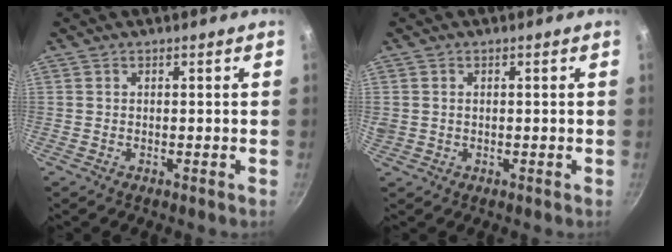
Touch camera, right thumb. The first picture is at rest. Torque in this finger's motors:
{"motor_torque": [-0.18, 0.23, 0.45, -0.05, -0.07]}